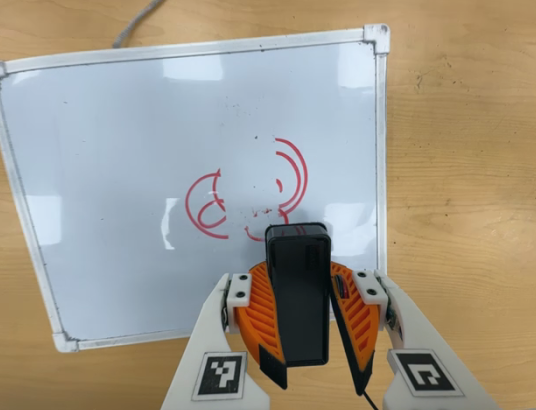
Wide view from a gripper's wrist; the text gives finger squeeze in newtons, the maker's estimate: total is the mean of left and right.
{"total": 12.5, "left": 12.6, "right": 12.4}